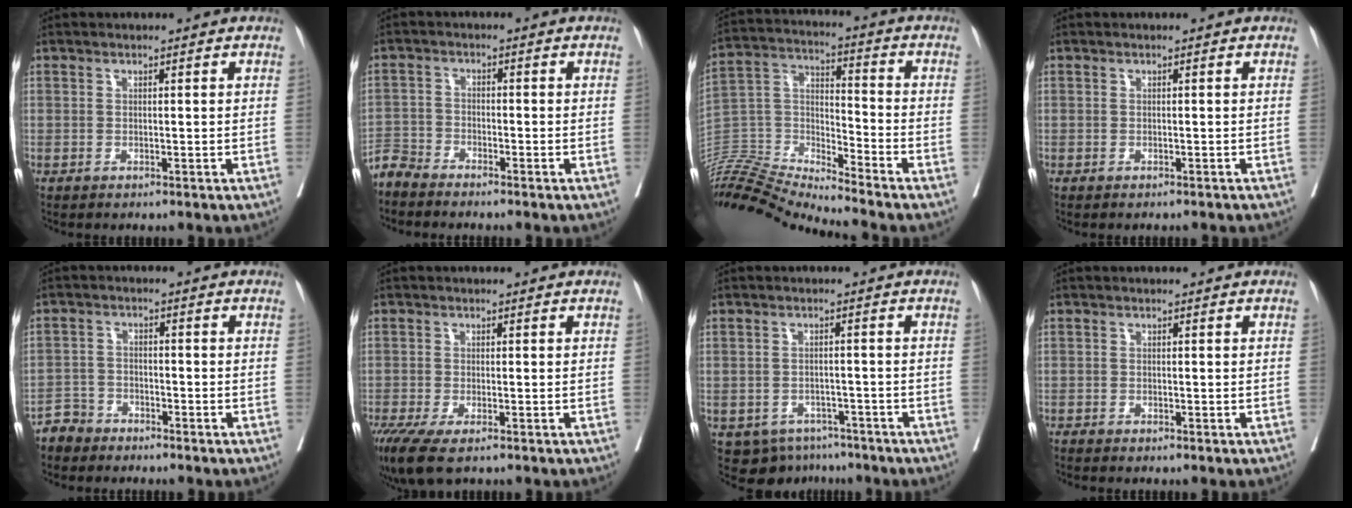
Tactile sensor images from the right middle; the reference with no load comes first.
{"total": 3.0, "force": [-3.0, 0.1, -0.1], "torque": [0.010, -0.012, -0.061]}
{"total": 15.8, "force": [-15.4, -1.1, 3.4], "torque": [-0.061, 0.033, -0.291]}
{"total": 2.0, "force": [-1.8, -0.4, 0.7], "torque": [-0.010, -0.007, -0.022]}
{"total": 3.4, "force": [-3.0, 1.5, -0.5], "torque": [0.009, 0.002, -0.061]}
{"total": 6.3, "force": [-4.0, 1.3, 4.8], "torque": [-0.084, -0.022, -0.070]}
{"total": 5.2, "force": [-3.9, 3.4, 0.7], "torque": [0.001, 0.007, -0.051]}
{"total": 0.9, "force": [-0.8, -0.2, 0.3], "torque": [-0.003, 0.000, -0.016]}